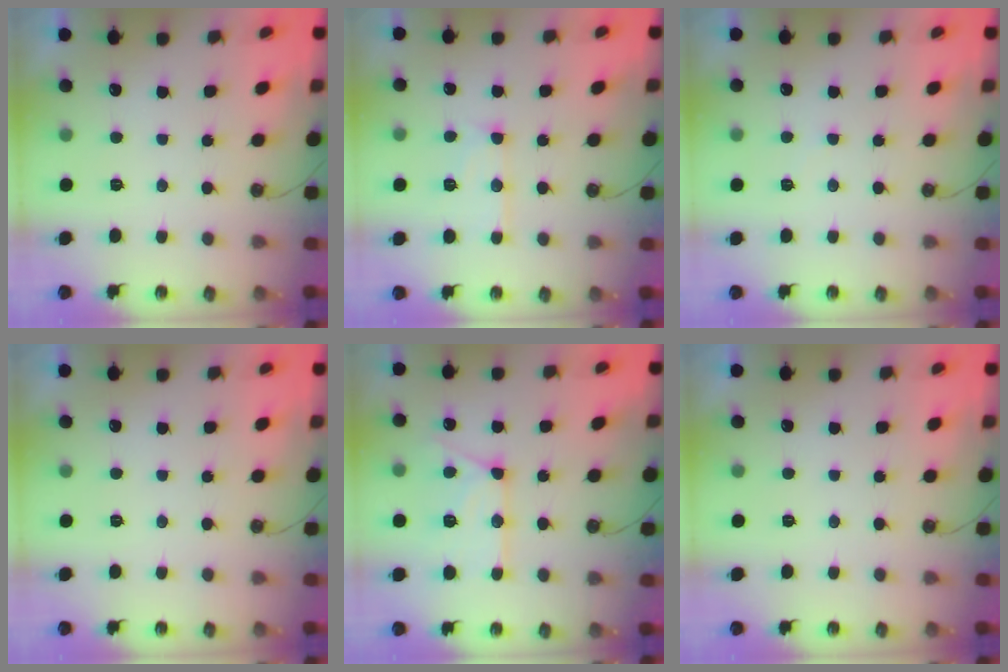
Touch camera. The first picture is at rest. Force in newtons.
{"total": 10.0, "press": 10.0, "slide": 0.6}
{"total": 3.5, "press": 3.5, "slide": 0.4}
{"total": 0.0}
{"total": 14.1, "press": 14.1, "slide": 1.4}
{"total": 0.0}